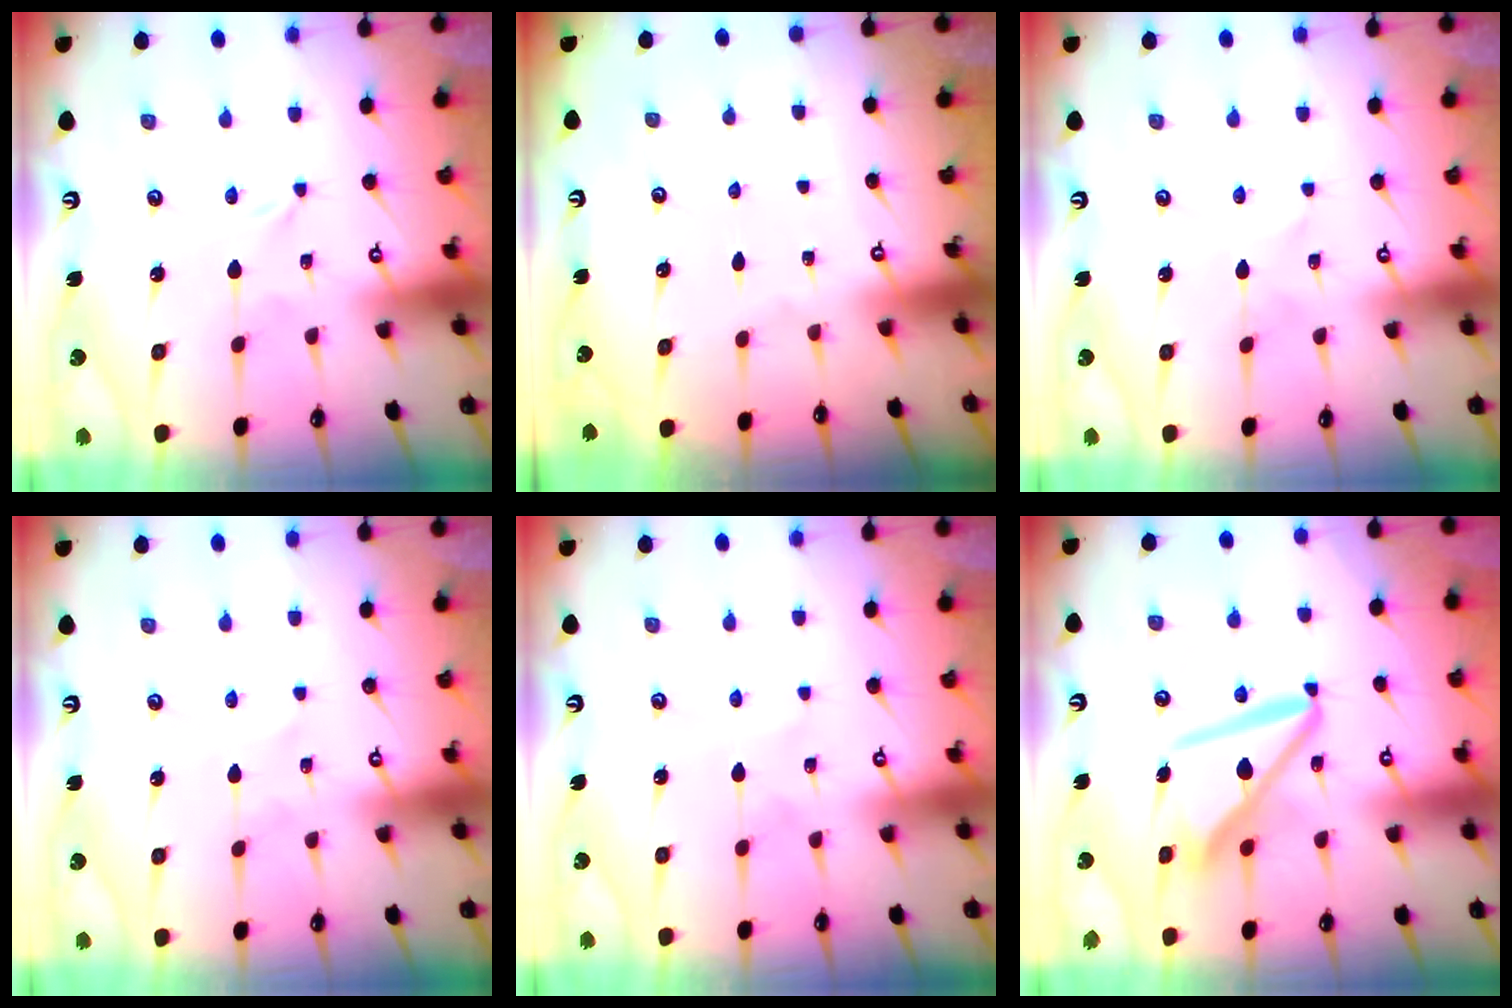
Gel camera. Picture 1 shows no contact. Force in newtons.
{"total": 0.0}
{"total": 1.8, "press": 1.8, "slide": 0.2}
{"total": 2.6, "press": 2.5, "slide": 0.4}
{"total": 4.1, "press": 4.1, "slide": 0.4}
{"total": 11.5, "press": 11.4, "slide": 1.4}